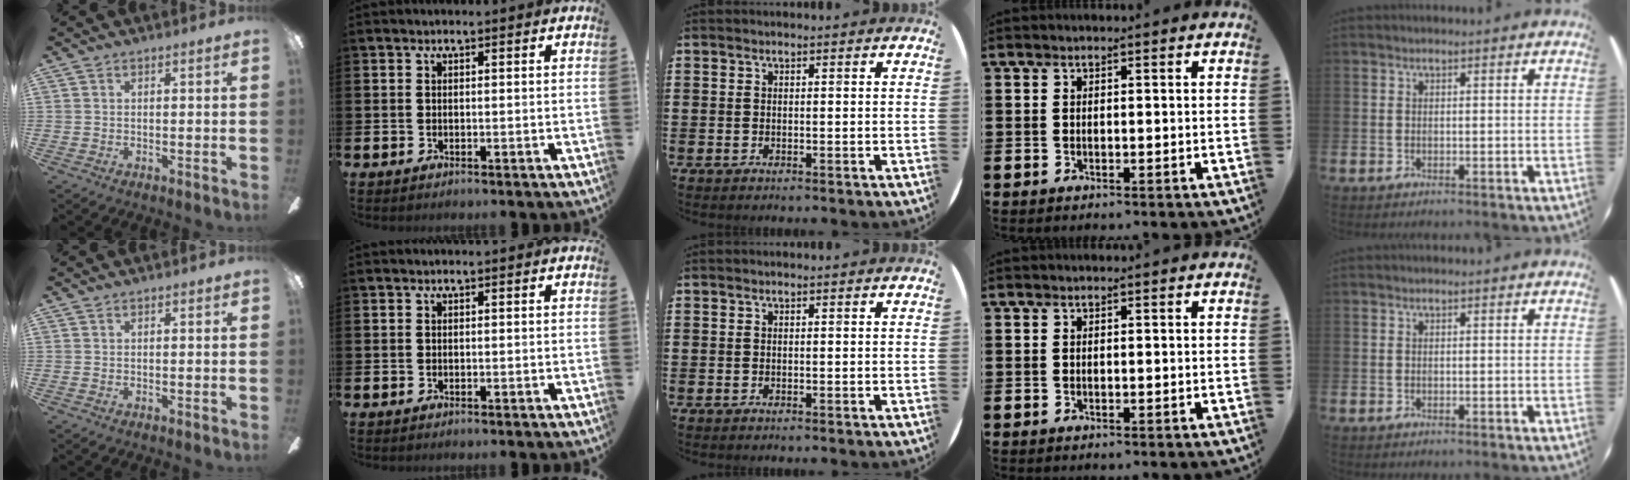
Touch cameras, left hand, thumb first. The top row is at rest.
{}